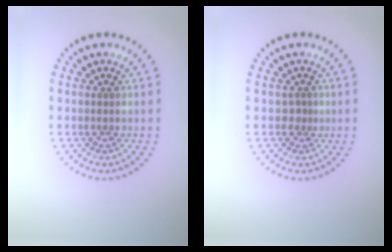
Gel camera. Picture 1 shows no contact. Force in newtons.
{"total": 0.7, "press": 0.4, "slide": 0.6}